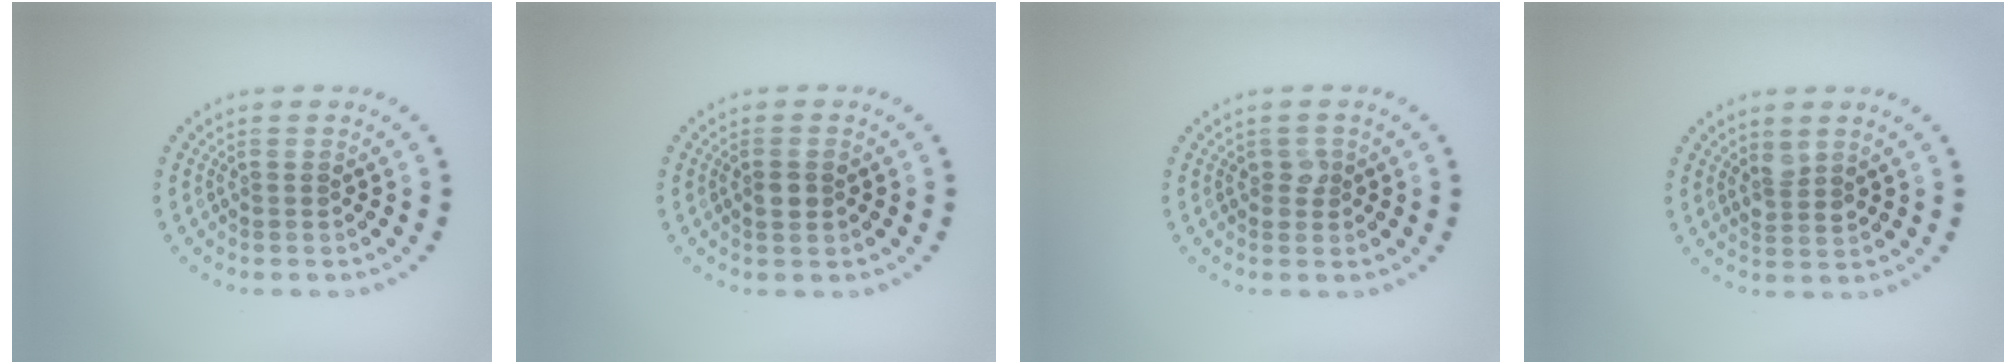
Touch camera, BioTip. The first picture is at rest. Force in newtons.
{"total": 1.3, "press": 1.3, "slide": 0.2}
{"total": 1.1, "press": 1.0, "slide": 0.3}
{"total": 1.5, "press": 1.3, "slide": 0.8}